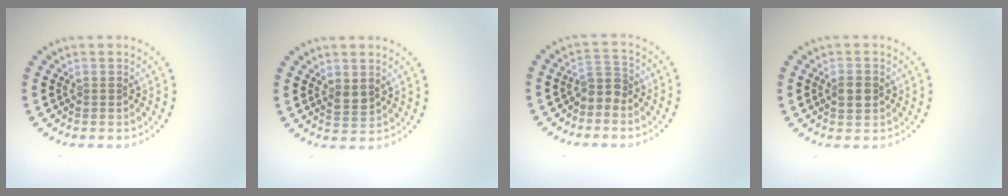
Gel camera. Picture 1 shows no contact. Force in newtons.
{"total": 1.5, "press": 1.4, "slide": 0.5}
{"total": 2.2, "press": 1.7, "slide": 1.3}
{"total": 2.3, "press": 2.3, "slide": 0.0}